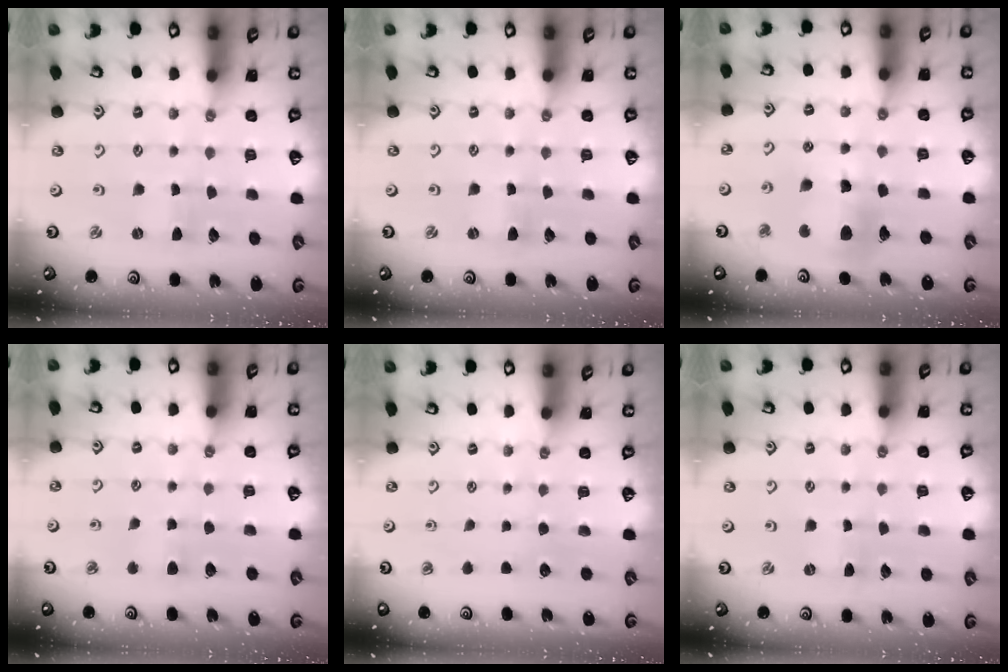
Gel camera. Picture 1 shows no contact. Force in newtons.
{"total": 0.0}
{"total": 12.1, "press": 12.0, "slide": 1.4}
{"total": 3.5, "press": 3.5, "slide": 0.6}
{"total": 0.0}
{"total": 0.0}